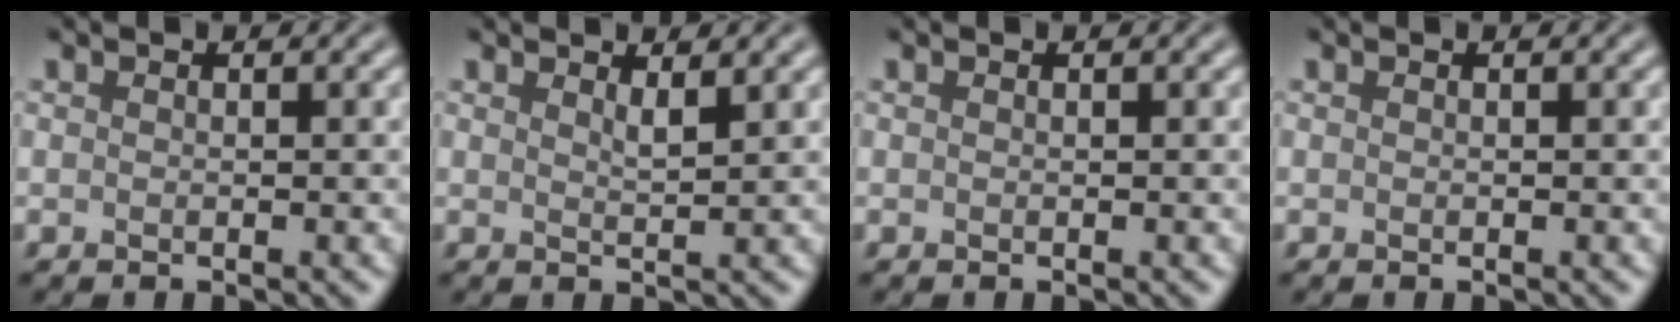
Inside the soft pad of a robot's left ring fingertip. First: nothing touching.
{"total": 1.2, "force": [0.9, 0.2, 0.7], "torque": [-0.010, -0.002, 0.014]}
{"total": 0.0}
{"total": 0.0}